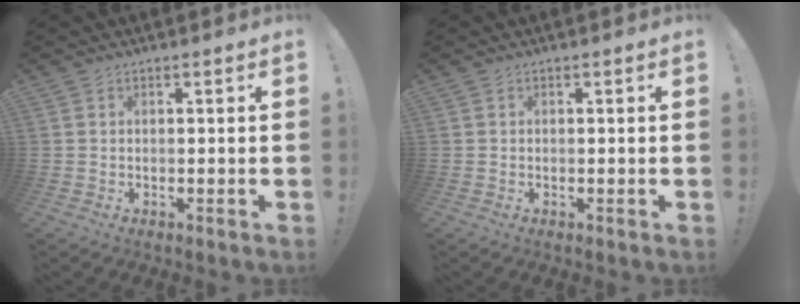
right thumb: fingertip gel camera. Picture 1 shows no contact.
{"total": 0.0}